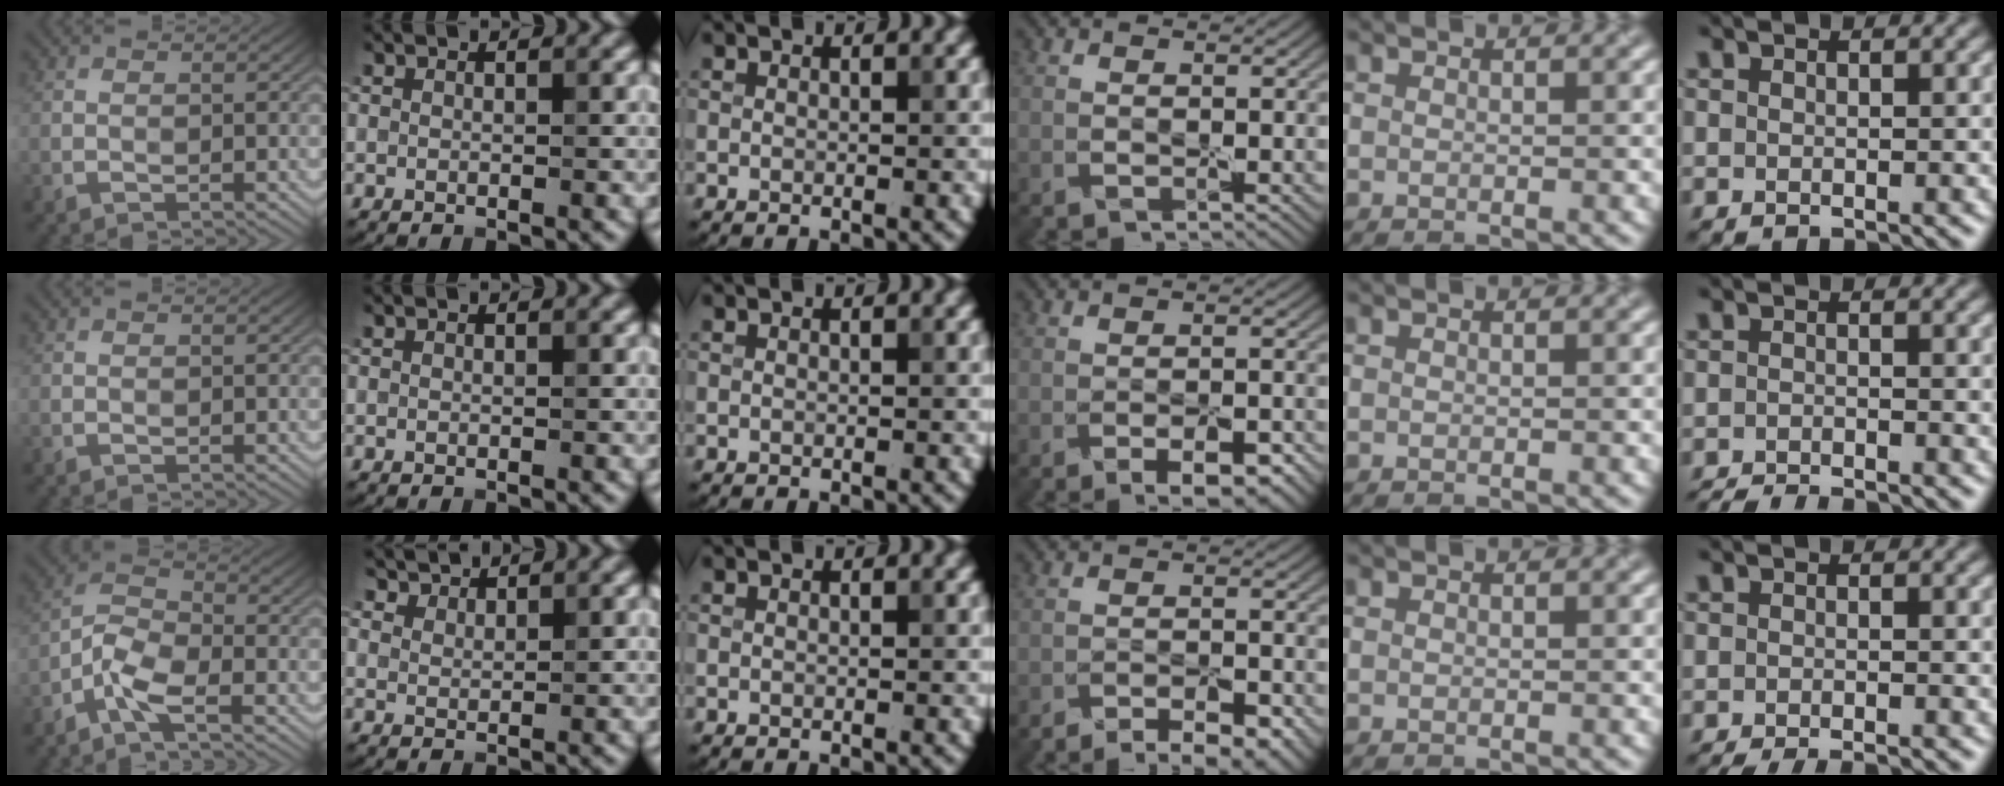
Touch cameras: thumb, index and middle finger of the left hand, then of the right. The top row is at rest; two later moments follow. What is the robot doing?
{"motion": "peel", "object": "small bumper sticker"}